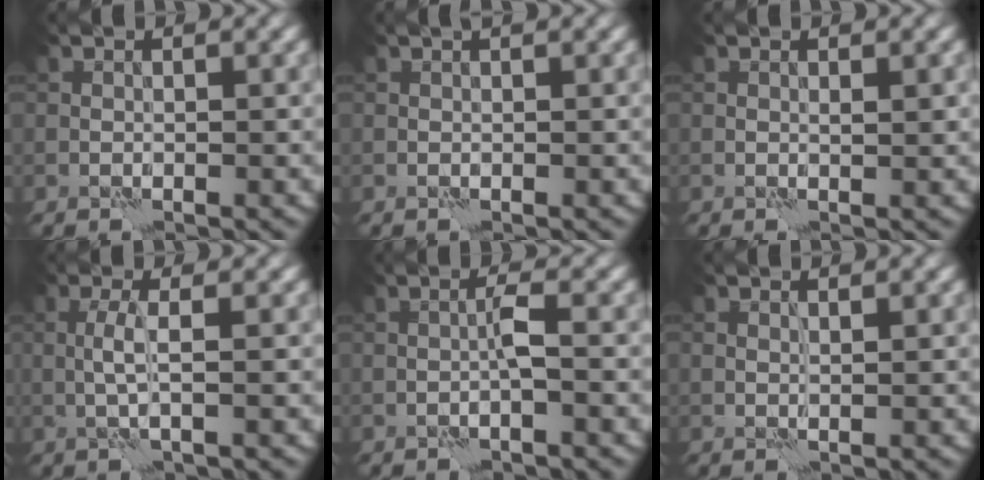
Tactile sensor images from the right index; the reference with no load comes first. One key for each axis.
{"total": 0.0}
{"total": 0.8, "fx": 0.1, "fy": 0.2, "fz": 0.8, "tx": -0.010, "ty": -0.001, "tz": 0.002}
{"total": 1.7, "fx": -0.1, "fy": -0.4, "fz": 1.7, "tx": -0.040, "ty": 0.006, "tz": -0.003}
{"total": 1.5, "fx": -0.6, "fy": -0.4, "fz": 1.3, "tx": -0.025, "ty": 0.009, "tz": -0.013}
{"total": 0.5, "fx": 0.4, "fy": 0.1, "fz": 0.3, "tx": -0.005, "ty": -0.001, "tz": 0.007}